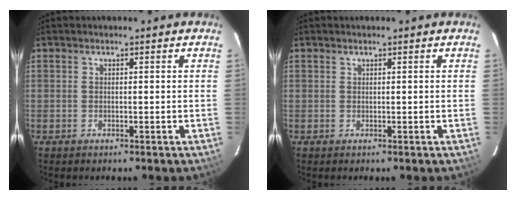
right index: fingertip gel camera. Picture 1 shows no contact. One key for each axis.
{"total": 0.0}